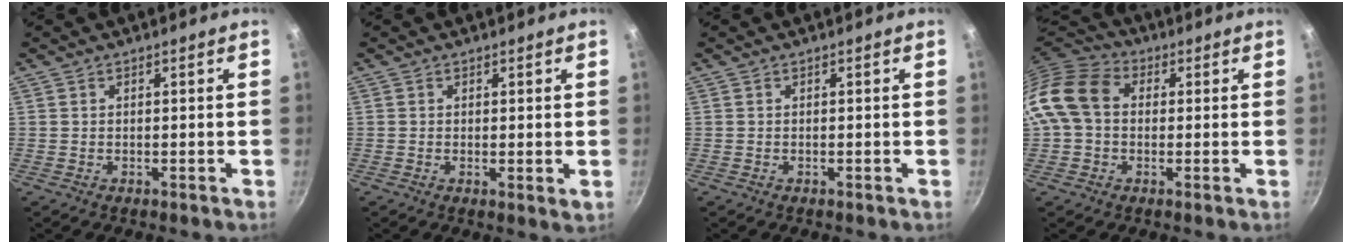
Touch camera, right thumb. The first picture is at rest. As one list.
[{"total": 1.7, "force": [0.3, 0.5, 1.6], "torque": [-0.024, -0.012, 0.000]}, {"total": 0.0}, {"total": 12.5, "force": [0.9, 9.5, 8.1], "torque": [-0.136, 0.029, -0.004]}]